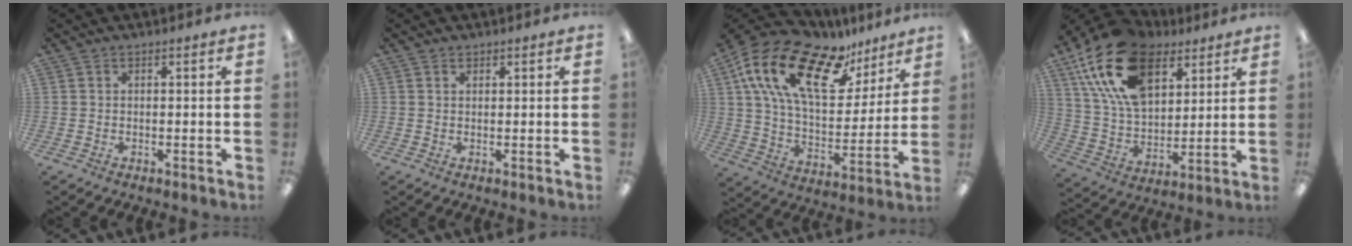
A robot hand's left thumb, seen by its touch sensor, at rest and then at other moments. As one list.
[{"total": 1.0, "force": [0.8, 0.6, 0.1], "torque": [0.006, -0.002, 0.014]}, {"total": 23.2, "force": [13.3, 10.7, 15.7], "torque": [-0.294, -0.060, 0.235]}, {"total": 21.4, "force": [11.6, 12.5, 13.0], "torque": [-0.264, -0.037, 0.208]}]